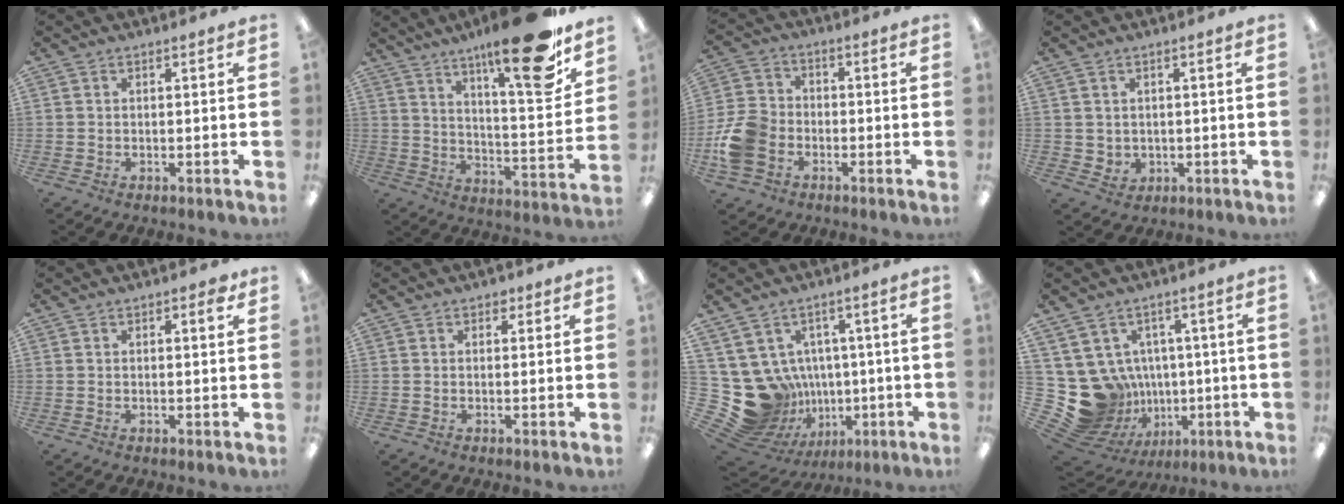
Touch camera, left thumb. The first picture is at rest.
{"total": 21.5, "force": [15.4, 4.9, 14.1], "torque": [-0.200, -0.112, 0.244]}
{"total": 10.6, "force": [-3.7, 8.2, 5.6], "torque": [-0.116, 0.031, -0.066]}
{"total": 2.6, "force": [1.5, 2.1, 0.1], "torque": [-0.001, -0.008, 0.027]}
{"total": 1.5, "force": [0.9, 0.5, 1.1], "torque": [-0.006, -0.004, 0.012]}
{"total": 1.6, "force": [0.8, 1.2, 0.7], "torque": [0.002, -0.004, 0.012]}
{"total": 15.8, "force": [-0.9, 14.8, 5.7], "torque": [-0.139, -0.021, 0.020]}
{"total": 15.1, "force": [-1.0, 14.2, 5.1], "torque": [-0.132, -0.015, 0.019]}